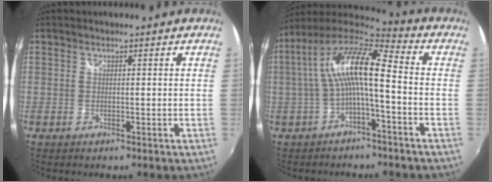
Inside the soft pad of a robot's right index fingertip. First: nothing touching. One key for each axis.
{"total": 12.7, "fx": -0.8, "fy": 2.6, "fz": 12.4, "tx": -0.235, "ty": 0.020, "tz": -0.017}